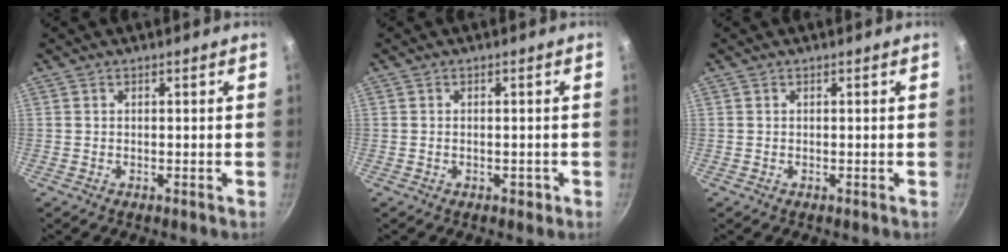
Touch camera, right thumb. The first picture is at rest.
{"total": 1.3, "force": [-0.6, 0.8, 0.8], "torque": [-0.007, 0.004, -0.006]}
{"total": 0.0}